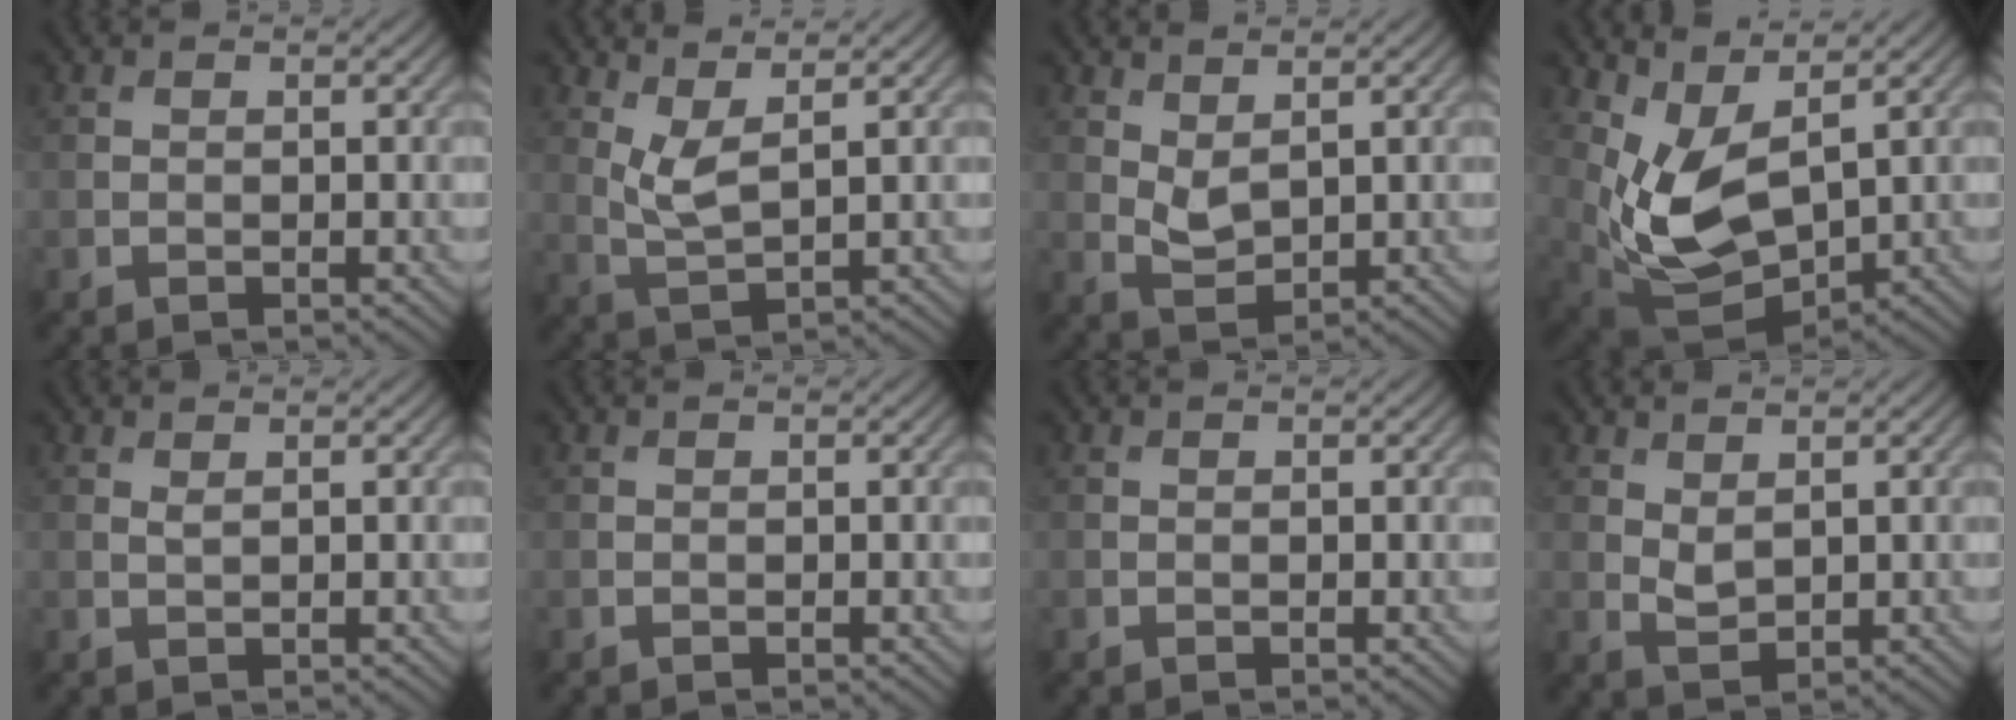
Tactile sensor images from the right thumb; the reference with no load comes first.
{"total": 3.7, "force": [2.1, 0.8, 2.9], "torque": [-0.074, -0.003, 0.050]}
{"total": 3.0, "force": [1.6, 1.5, 2.0], "torque": [-0.051, -0.005, 0.037]}
{"total": 8.7, "force": [2.8, 4.3, 7.1], "torque": [-0.169, -0.011, 0.062]}
{"total": 0.6, "force": [0.5, 0.1, 0.4], "torque": [-0.011, 0.000, 0.010]}
{"total": 0.0}
{"total": 0.0}
{"total": 2.1, "force": [1.3, 0.9, 1.3], "torque": [-0.034, -0.005, 0.030]}